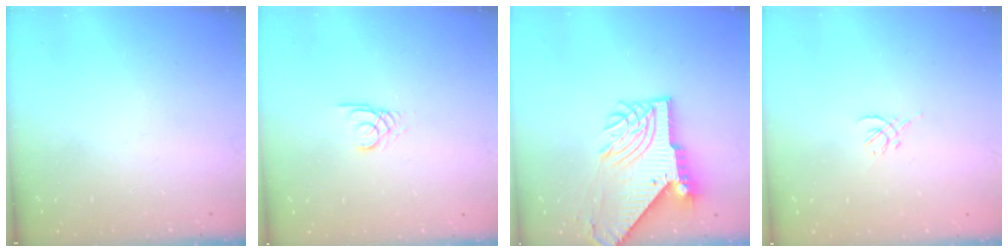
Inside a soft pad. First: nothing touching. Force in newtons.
{"total": 2.3, "press": 2.3, "slide": 0.2}
{"total": 14.3, "press": 14.3, "slide": 1.5}
{"total": 0.0}